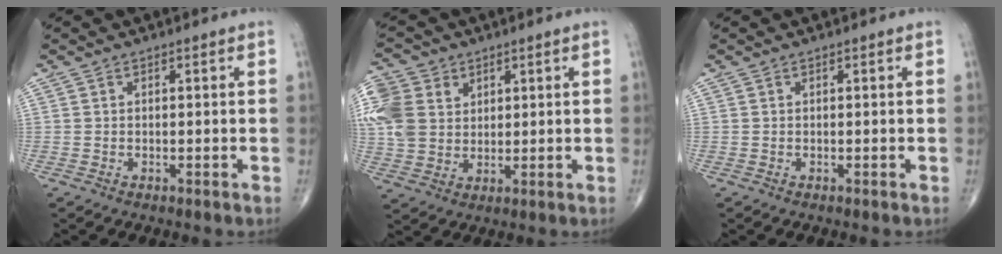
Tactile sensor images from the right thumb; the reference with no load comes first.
{"total": 13.4, "force": [4.1, 10.7, 6.9], "torque": [-0.152, 0.003, 0.079]}
{"total": 0.0}